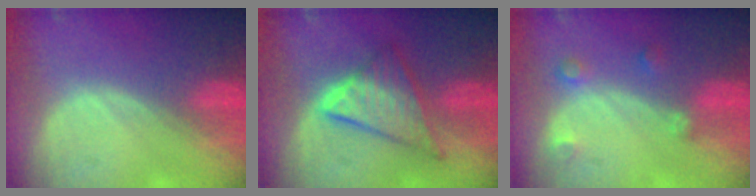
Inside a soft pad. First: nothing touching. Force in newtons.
{"total": 8.2, "press": 8.1, "slide": 0.5}
{"total": 2.6, "press": 2.5, "slide": 0.5}